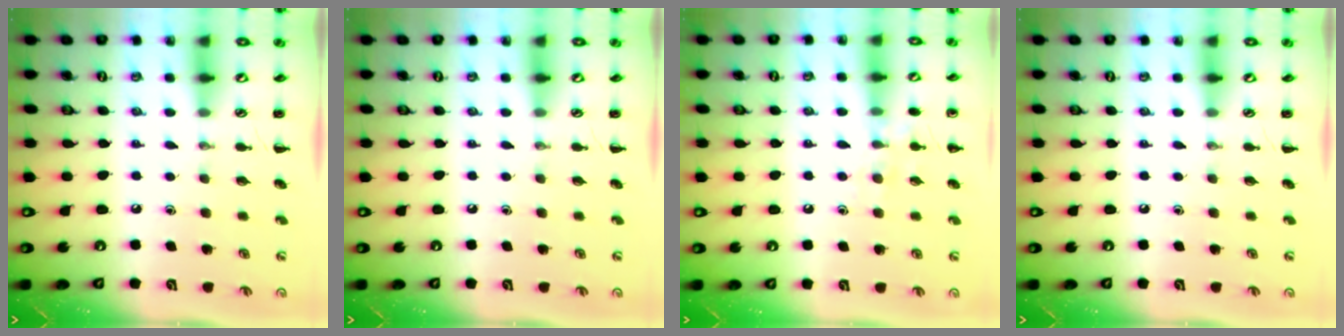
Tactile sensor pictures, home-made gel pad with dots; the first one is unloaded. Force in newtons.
{"total": 0.0}
{"total": 7.1, "press": 7.0, "slide": 1.1}
{"total": 0.0}